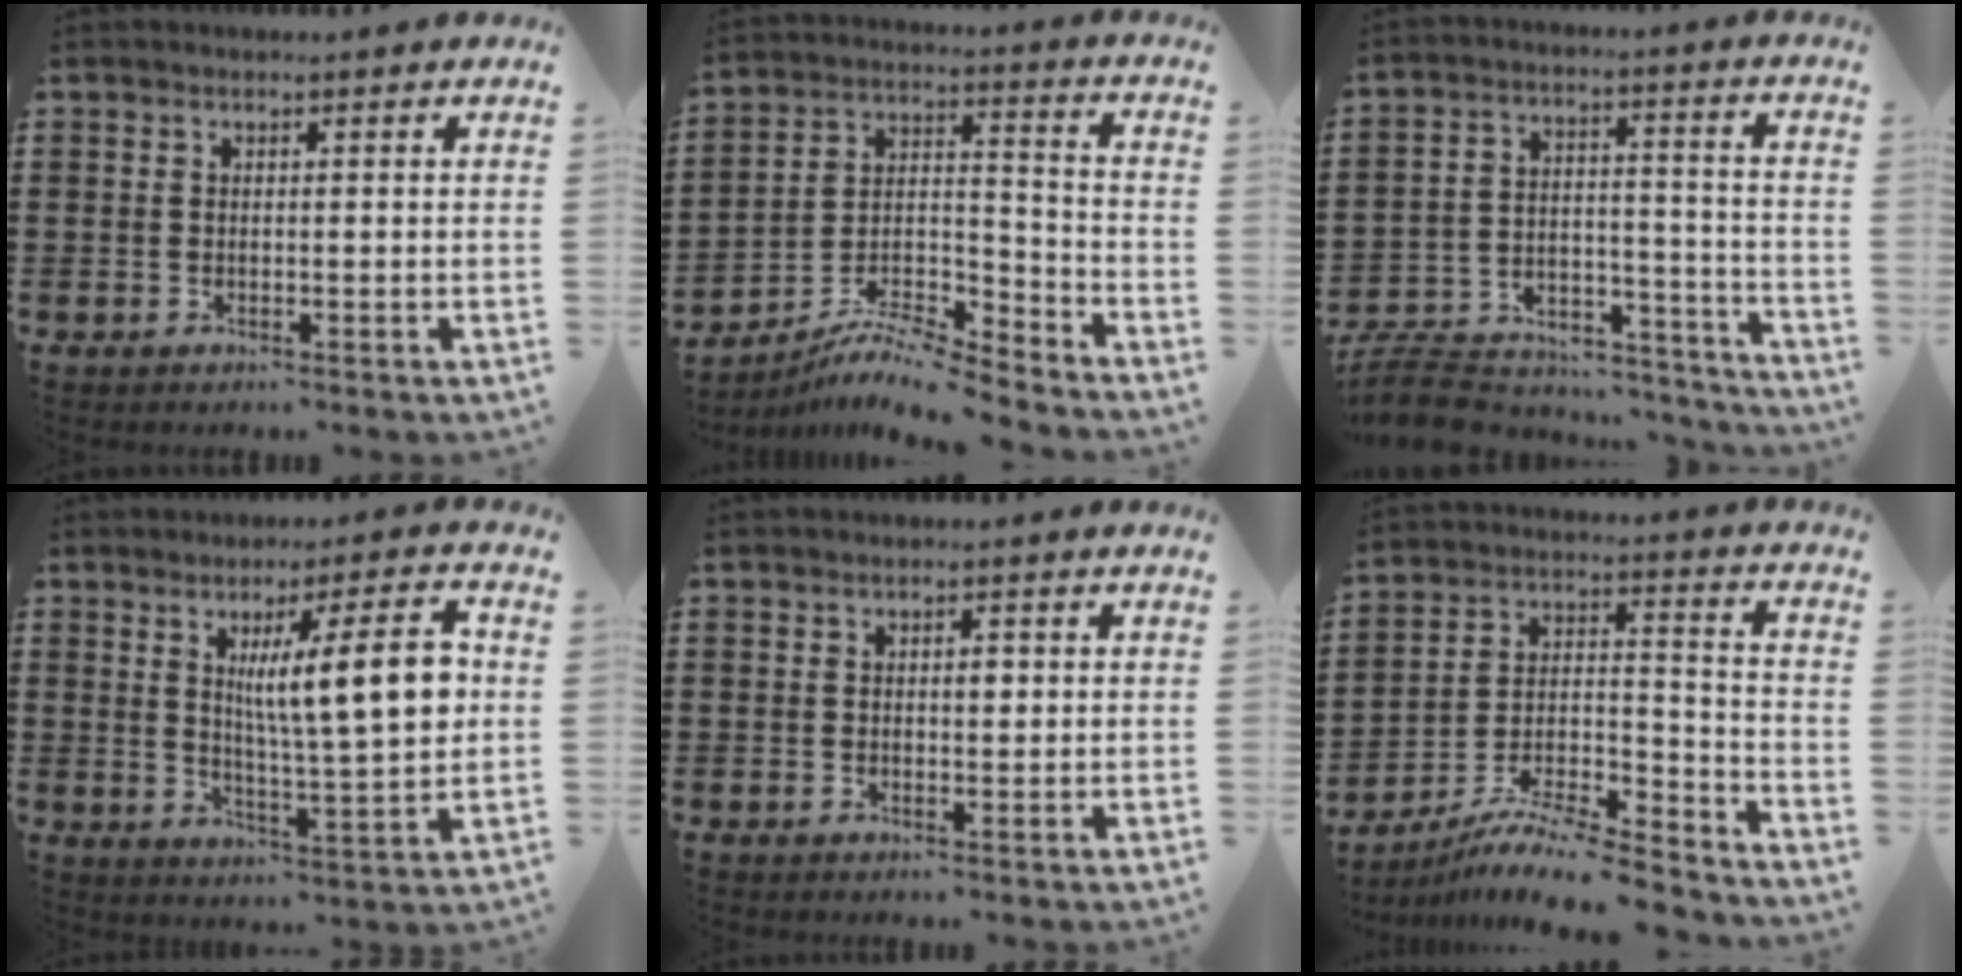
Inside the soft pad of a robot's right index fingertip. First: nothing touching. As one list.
[{"total": 8.3, "force": [-7.9, 0.7, 2.4], "torque": [-0.043, 0.013, -0.157]}, {"total": 8.5, "force": [-7.8, 2.3, 2.2], "torque": [-0.040, 0.016, -0.154]}, {"total": 11.4, "force": [2.7, 2.2, 10.8], "torque": [-0.172, -0.004, 0.036]}, {"total": 1.4, "force": [0.2, 0.7, 1.2], "torque": [-0.016, 0.002, 0.000]}, {"total": 9.4, "force": [-8.7, 0.6, 3.6], "torque": [-0.058, 0.014, -0.174]}]